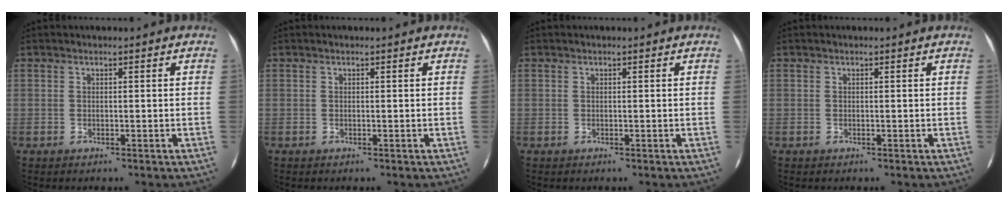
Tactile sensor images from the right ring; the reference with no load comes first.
{"total": 0.0}
{"total": 0.0}
{"total": 0.0}